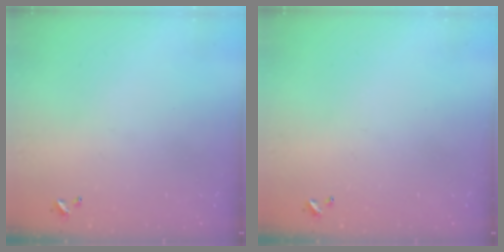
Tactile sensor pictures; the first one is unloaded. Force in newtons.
{"total": 0.0}